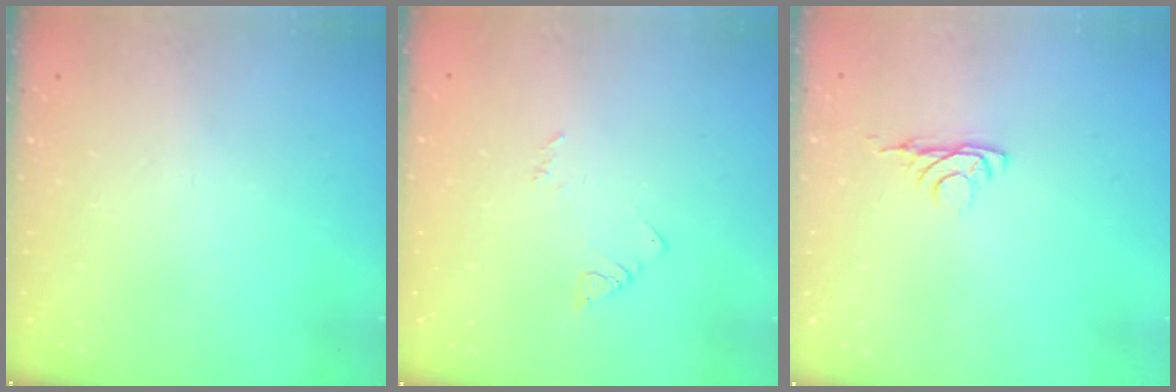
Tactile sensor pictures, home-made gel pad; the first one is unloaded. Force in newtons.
{"total": 3.7, "press": 3.7, "slide": 0.3}
{"total": 3.4, "press": 3.3, "slide": 0.6}